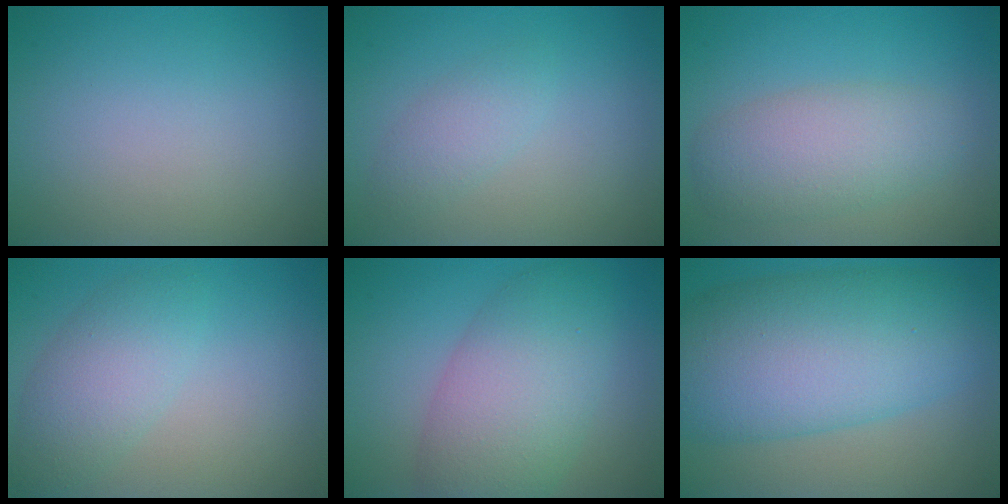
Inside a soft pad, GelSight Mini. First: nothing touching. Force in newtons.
{"total": 1.9, "press": 1.9, "slide": 0.0}
{"total": 4.7, "press": 4.7, "slide": 0.3}
{"total": 3.7, "press": 3.7, "slide": 0.2}
{"total": 7.2, "press": 7.2, "slide": 0.2}
{"total": 11.8, "press": 11.8, "slide": 0.2}